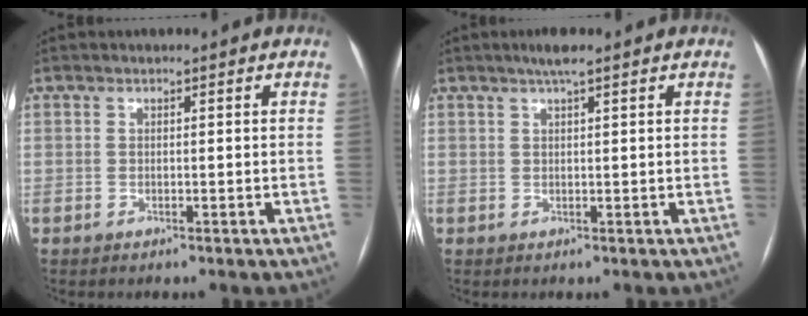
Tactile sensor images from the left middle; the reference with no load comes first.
{"total": 2.4, "force": [1.7, 0.0, 1.8], "torque": [-0.037, 0.008, 0.030]}